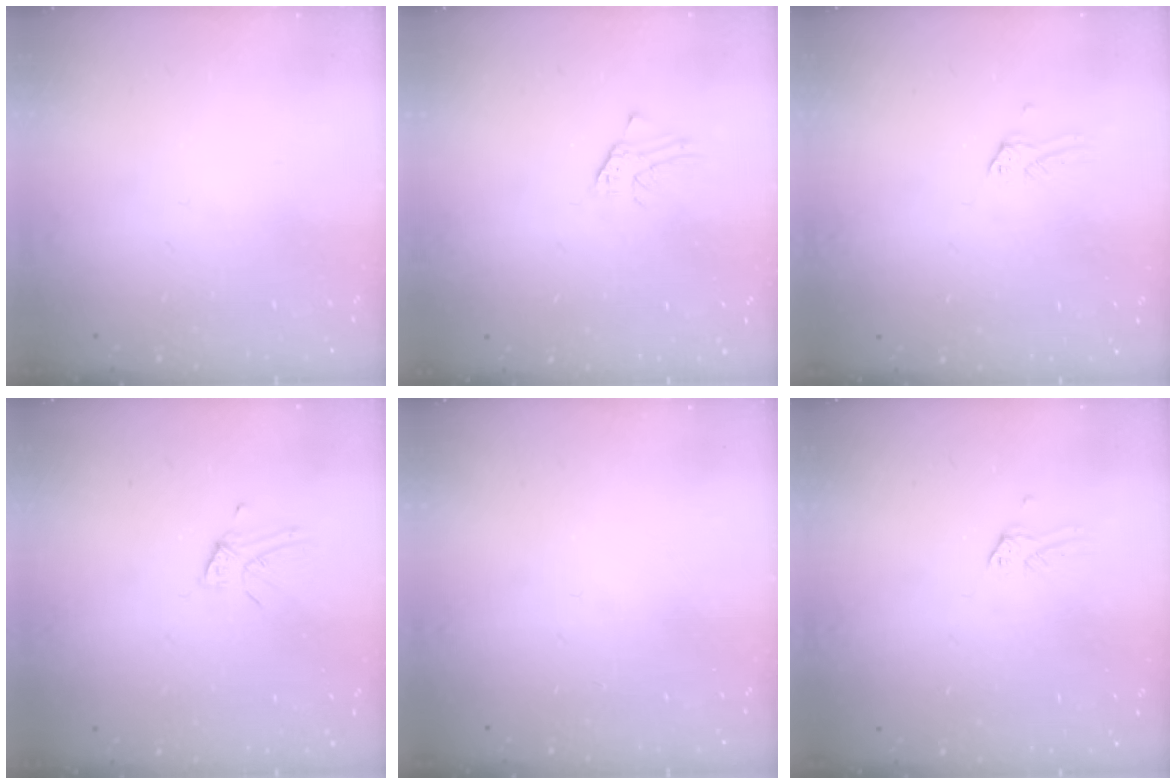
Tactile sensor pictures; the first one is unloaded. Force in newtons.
{"total": 1.2, "press": 1.2, "slide": 0.2}
{"total": 0.0}
{"total": 4.3, "press": 4.3, "slide": 0.4}
{"total": 0.0}
{"total": 0.0}